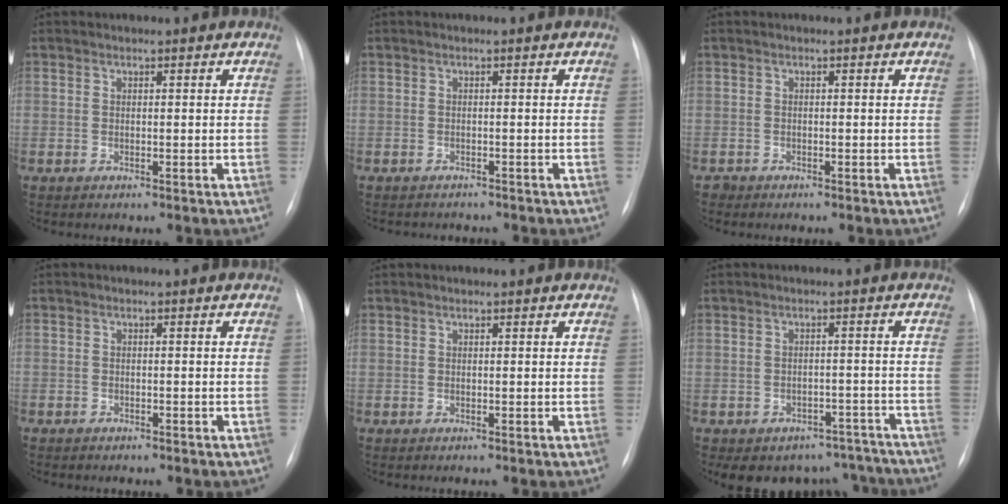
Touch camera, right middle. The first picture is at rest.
{"total": 3.3, "force": [-3.0, 1.1, 0.4], "torque": [-0.002, -0.003, -0.037]}
{"total": 0.7, "force": [-0.6, 0.4, -0.1], "torque": [0.000, 0.002, -0.013]}
{"total": 1.5, "force": [-1.2, 0.8, 0.4], "torque": [-0.011, 0.002, -0.015]}
{"total": 0.0}
{"total": 12.6, "force": [-10.7, 6.3, 1.7], "torque": [-0.008, 0.028, -0.116]}